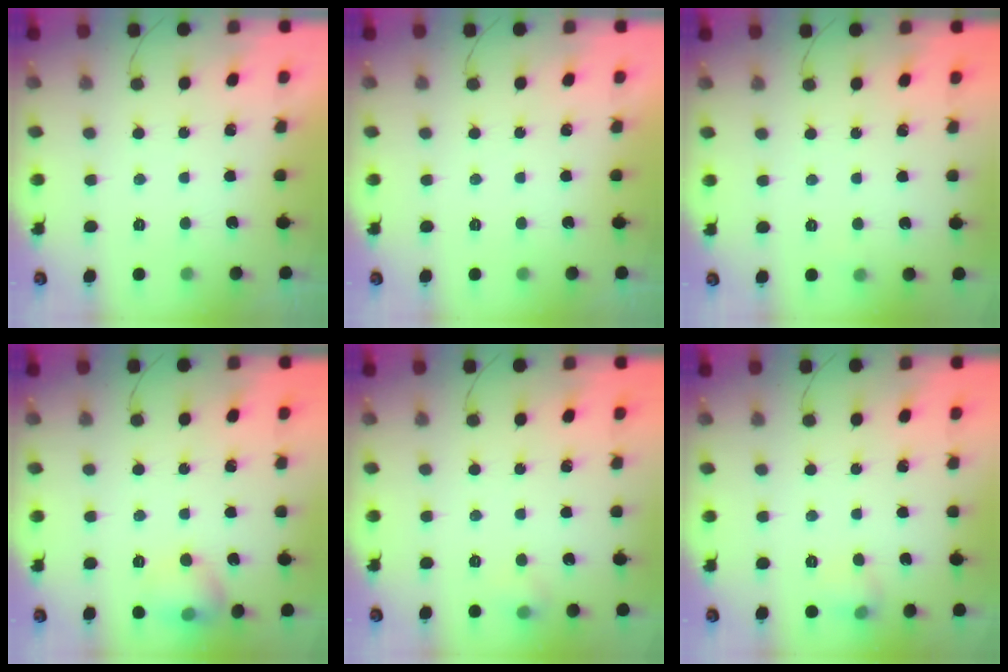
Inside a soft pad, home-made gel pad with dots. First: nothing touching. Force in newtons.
{"total": 0.0}
{"total": 3.4, "press": 2.1, "slide": 2.7}
{"total": 8.6, "press": 8.5, "slide": 1.3}
{"total": 4.8, "press": 4.6, "slide": 1.3}
{"total": 5.6, "press": 5.4, "slide": 1.5}